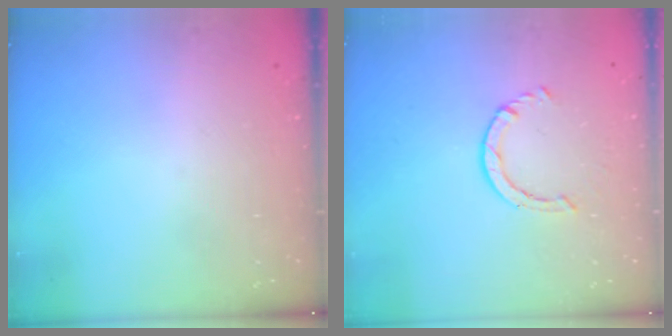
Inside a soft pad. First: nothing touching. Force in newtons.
{"total": 2.5, "press": 2.5, "slide": 0.3}